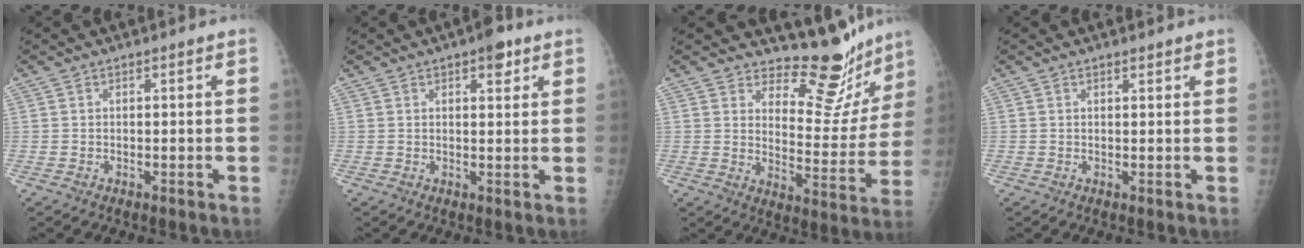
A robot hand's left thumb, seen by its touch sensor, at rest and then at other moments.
{"total": 4.1, "force": [2.3, 1.7, 2.9], "torque": [-0.025, -0.007, 0.028]}
{"total": 13.8, "force": [12.8, 4.3, 2.8], "torque": [0.011, -0.121, 0.171]}
{"total": 1.1, "force": [0.9, 0.4, 0.4], "torque": [-0.002, -0.005, 0.012]}